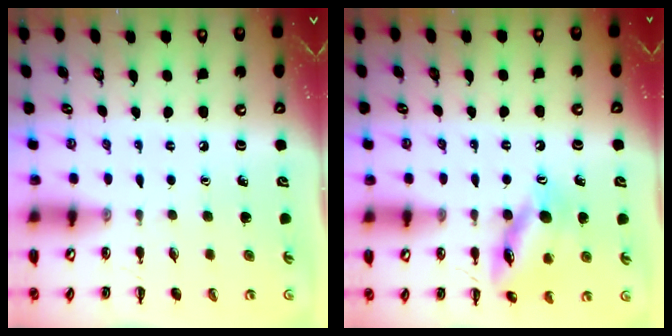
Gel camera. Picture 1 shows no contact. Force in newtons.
{"total": 13.7, "press": 13.6, "slide": 1.4}